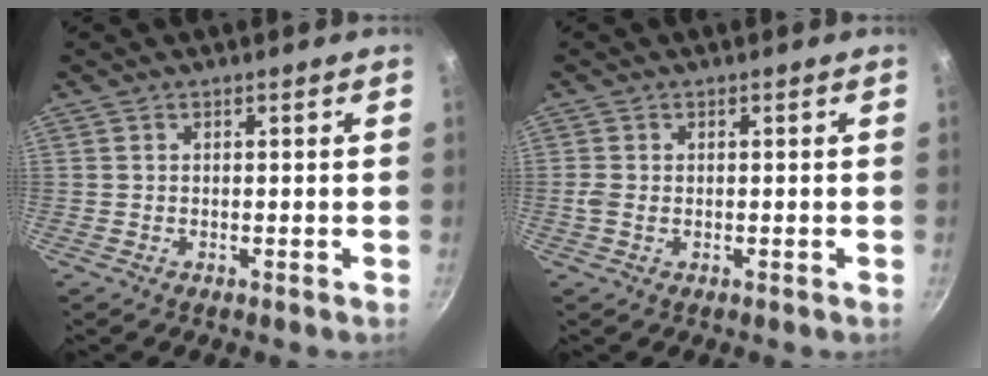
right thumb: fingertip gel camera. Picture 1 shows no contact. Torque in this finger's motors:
{"motor_torque": [-0.10, -0.10, 0.08, -0.06, 0.02]}